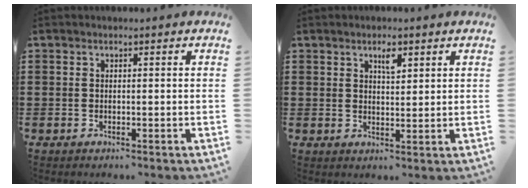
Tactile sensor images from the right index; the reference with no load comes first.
{"total": 2.6, "force": [1.5, 0.9, 1.9], "torque": [-0.026, -0.003, 0.022]}